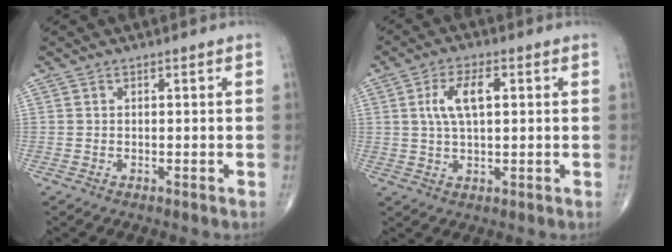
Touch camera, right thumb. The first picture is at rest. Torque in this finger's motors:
{"motor_torque": [0.05, 0.06, 0.56, -0.04, 0.06]}